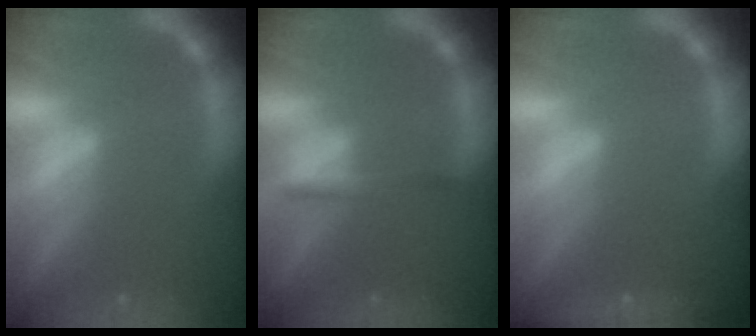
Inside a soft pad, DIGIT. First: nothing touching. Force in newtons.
{"total": 1.9}
{"total": 2.9}